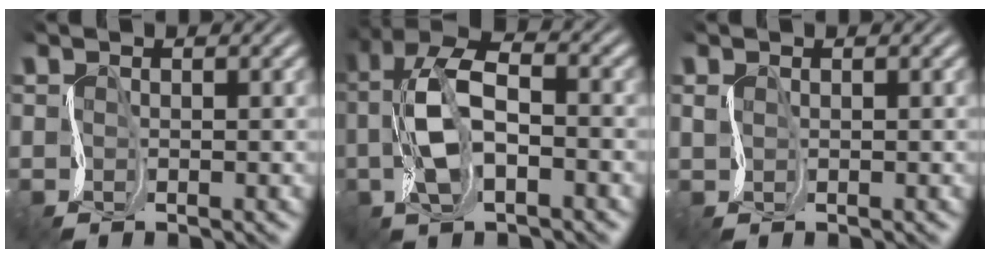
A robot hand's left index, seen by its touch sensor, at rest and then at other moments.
{"total": 6.5, "force": [-0.4, 3.4, 5.6], "torque": [-0.148, 0.019, -0.012]}
{"total": 0.5, "force": [0.5, -0.1, -0.1], "torque": [-0.002, 0.002, 0.010]}